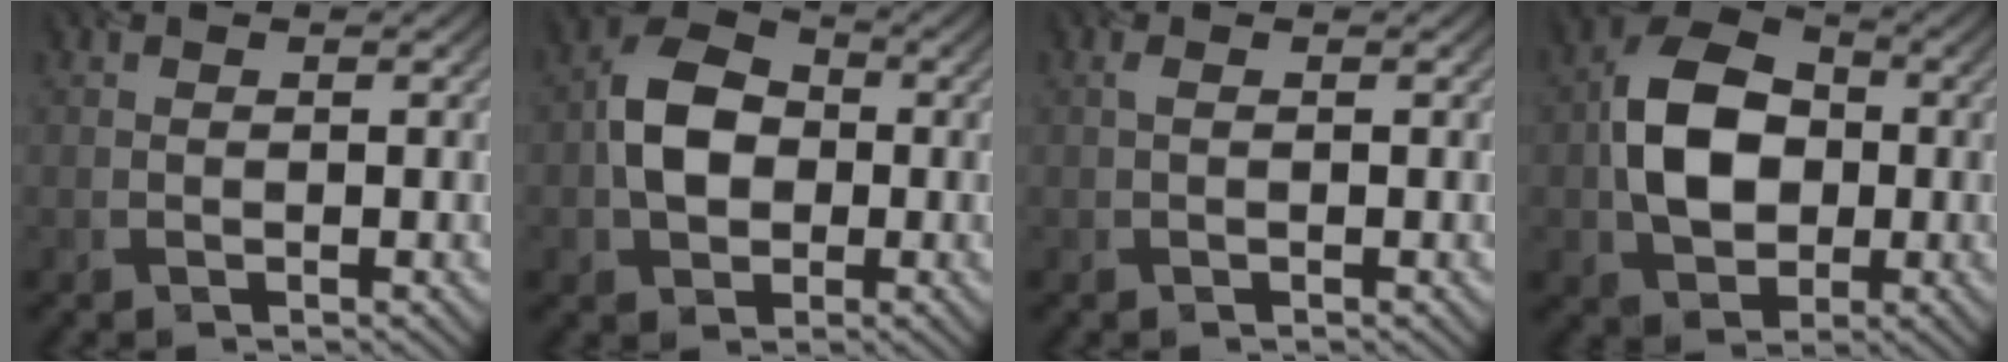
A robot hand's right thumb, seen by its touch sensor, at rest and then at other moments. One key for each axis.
{"total": 6.6, "fx": -0.7, "fy": 5.4, "fz": 3.8, "tx": -0.077, "ty": 0.008, "tz": -0.023}
{"total": 0.6, "fx": 0.1, "fy": 0.2, "fz": 0.6, "tx": -0.013, "ty": 0.004, "tz": 0.002}
{"total": 9.1, "fx": -0.4, "fy": 7.2, "fz": 5.6, "tx": -0.114, "ty": 0.008, "tz": -0.020}